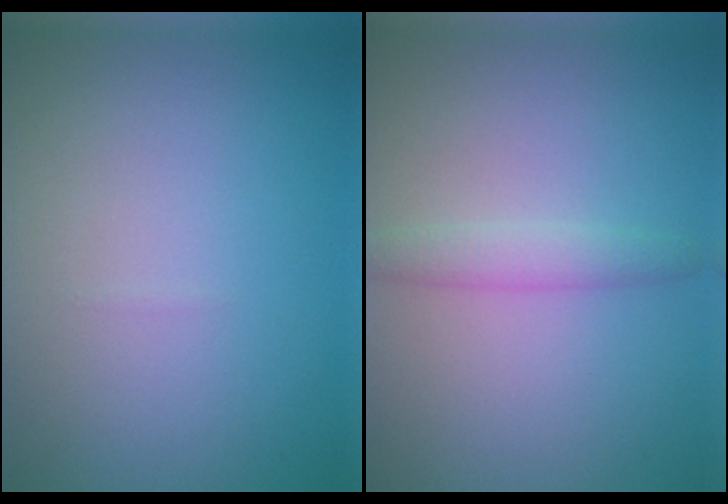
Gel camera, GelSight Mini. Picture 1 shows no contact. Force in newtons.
{"total": 1.8, "press": 1.8, "slide": 0.1}